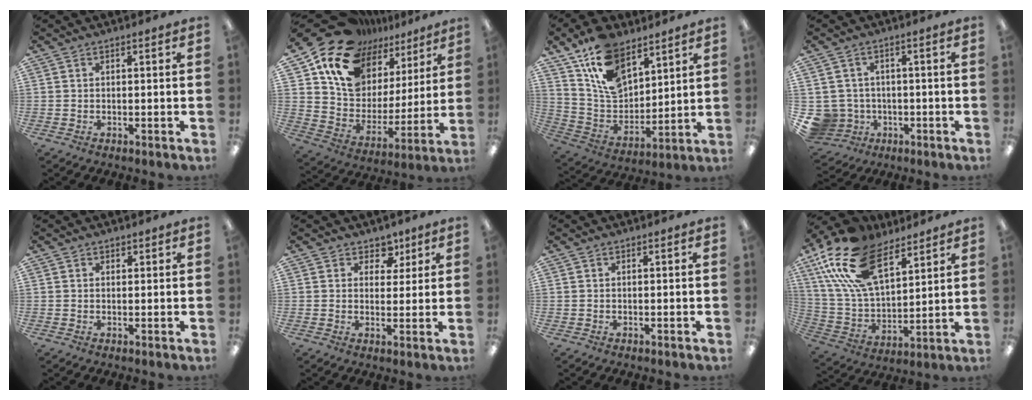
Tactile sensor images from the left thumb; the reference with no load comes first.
{"total": 18.1, "force": [13.0, 11.1, 5.9], "torque": [-0.130, -0.094, 0.242]}
{"total": 15.8, "force": [9.8, 9.3, 8.2], "torque": [-0.157, -0.042, 0.187]}
{"total": 6.4, "force": [-1.1, 6.3, 1.0], "torque": [-0.060, 0.002, -0.014]}
{"total": 1.0, "force": [0.8, 0.6, 0.0], "torque": [0.008, -0.002, 0.012]}
{"total": 5.2, "force": [3.0, 4.0, 1.5], "torque": [-0.011, -0.011, 0.050]}
{"total": 0.0}
{"total": 21.8, "force": [12.9, 11.2, 13.7], "torque": [-0.299, -0.050, 0.233]}